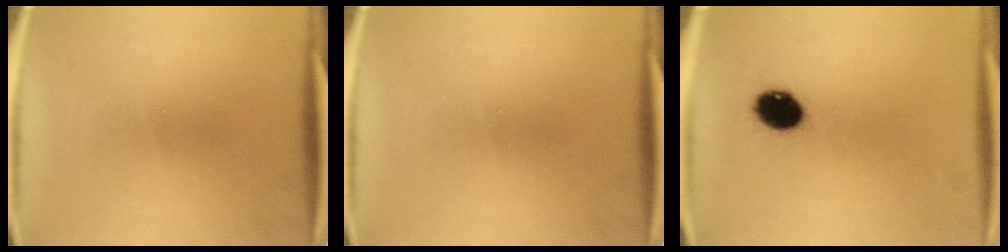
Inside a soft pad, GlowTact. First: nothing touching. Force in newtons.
{"total": 0.0}
{"total": 7.8}